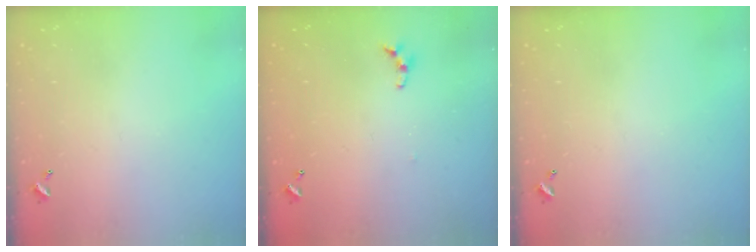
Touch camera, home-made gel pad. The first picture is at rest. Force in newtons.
{"total": 5.1, "press": 5.1, "slide": 0.4}
{"total": 0.0}